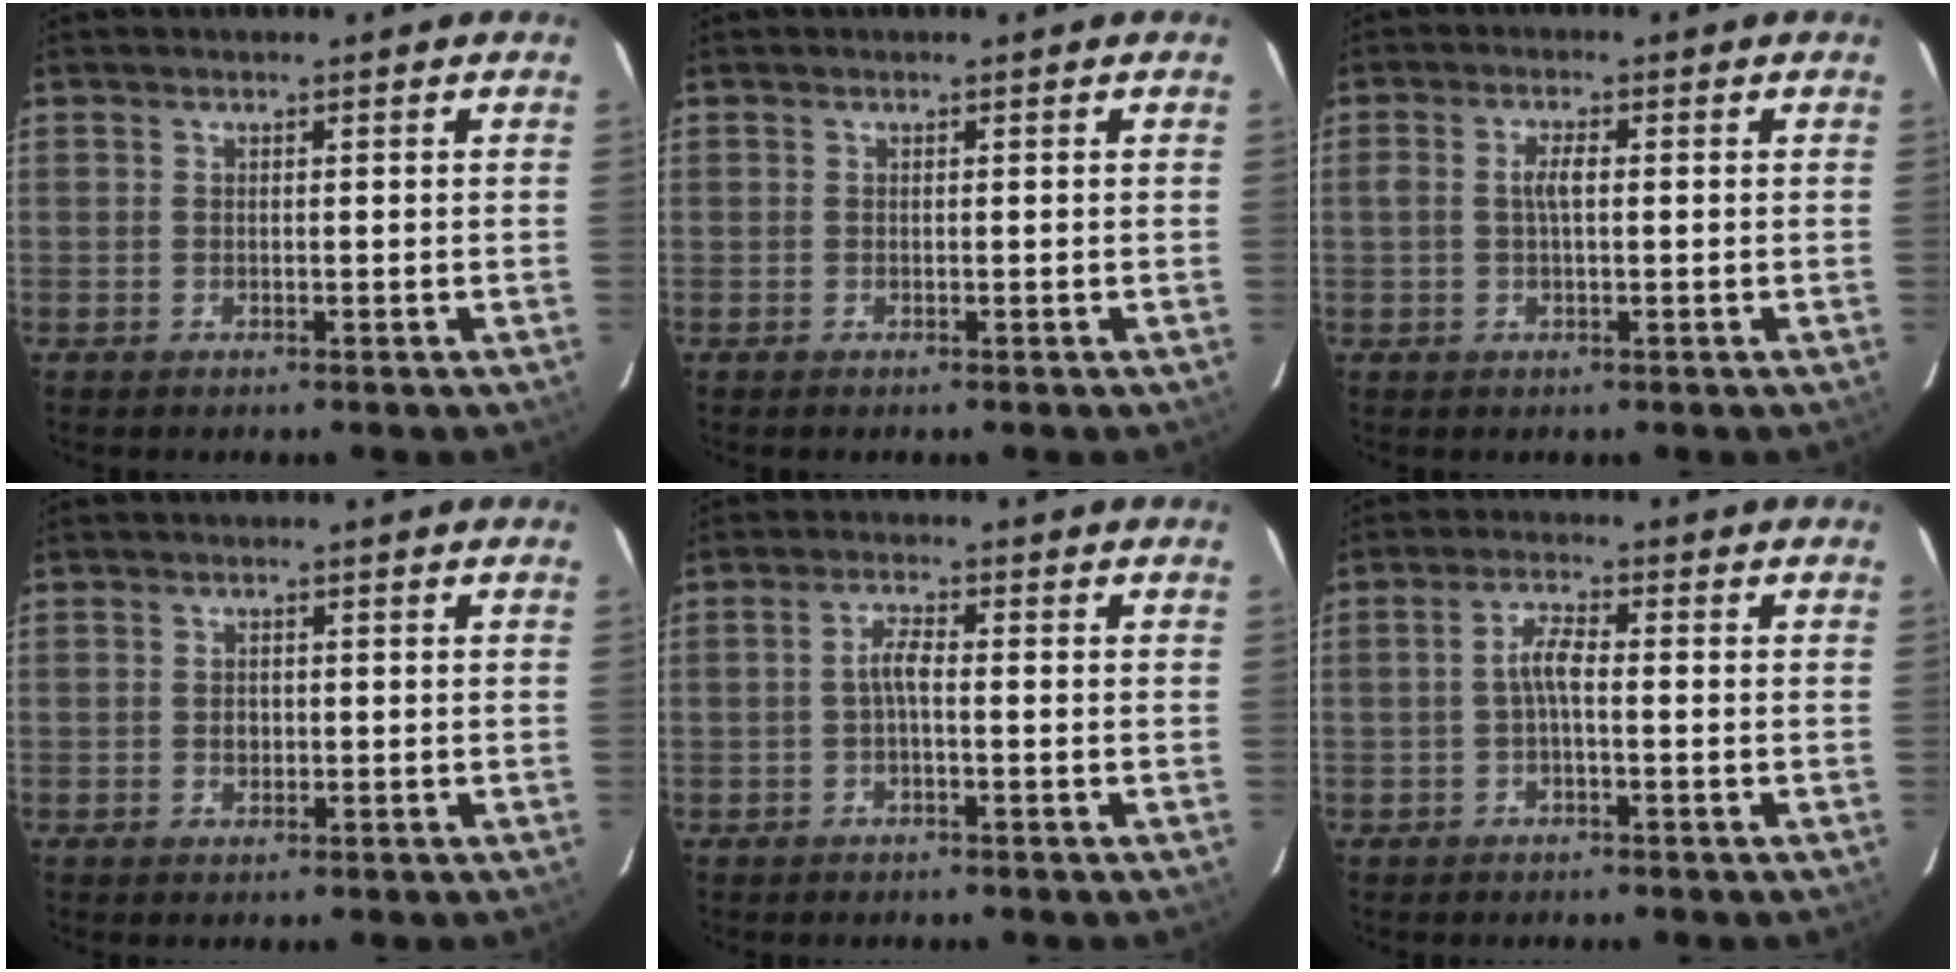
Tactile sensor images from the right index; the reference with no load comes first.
{"total": 0.0}
{"total": 2.8, "force": [0.1, 1.0, 2.6], "torque": [-0.052, 0.005, 0.001]}
{"total": 1.3, "force": [-0.2, 1.2, 0.6], "torque": [-0.009, 0.002, -0.003]}
{"total": 2.4, "force": [-0.7, 0.5, 2.3], "torque": [-0.049, 0.008, -0.014]}
{"total": 3.1, "force": [-0.8, 0.7, 3.0], "torque": [-0.063, 0.010, -0.017]}